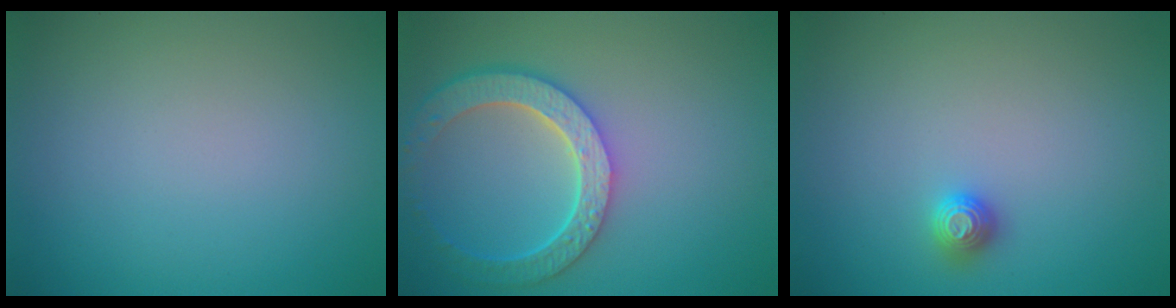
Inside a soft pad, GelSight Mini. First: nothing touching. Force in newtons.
{"total": 6.0, "press": 4.7, "slide": 3.7}
{"total": 1.1, "press": 1.1, "slide": 0.2}